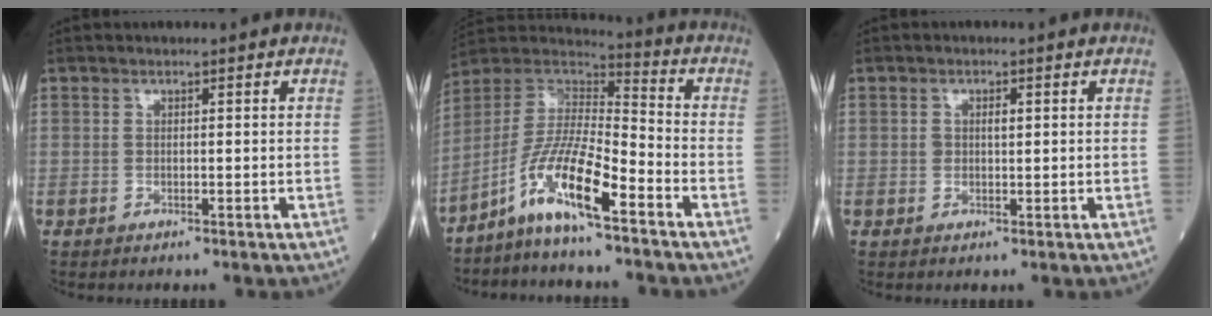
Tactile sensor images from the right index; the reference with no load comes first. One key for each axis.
{"total": 11.2, "fx": -7.0, "fy": 0.9, "fz": 8.8, "tx": -0.176, "ty": 0.002, "tz": -0.140}
{"total": 1.8, "fx": 0.4, "fy": 0.9, "fz": 1.4, "tx": -0.026, "ty": 0.002, "tz": 0.008}